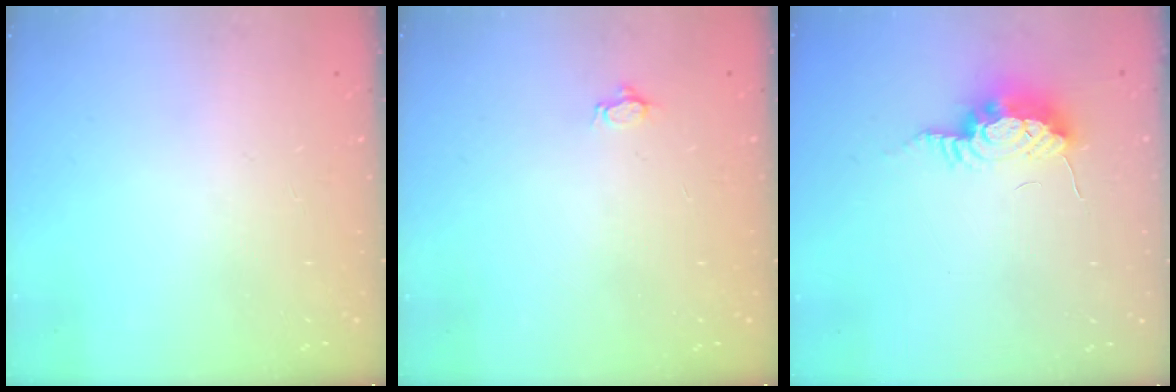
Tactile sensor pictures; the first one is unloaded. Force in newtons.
{"total": 3.4, "press": 3.4, "slide": 0.4}
{"total": 8.7, "press": 8.7, "slide": 0.8}